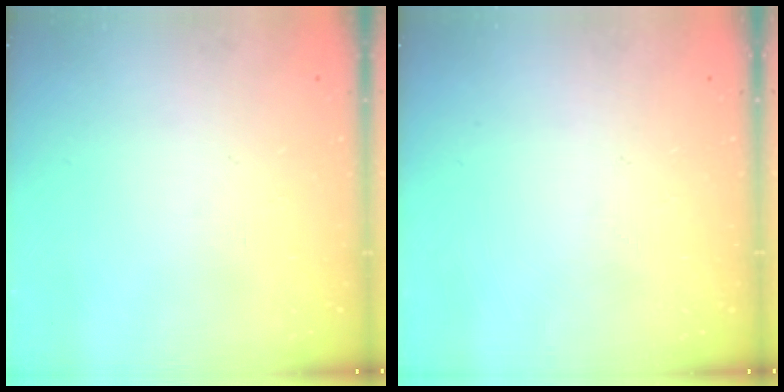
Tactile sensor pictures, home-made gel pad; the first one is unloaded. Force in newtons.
{"total": 0.0}